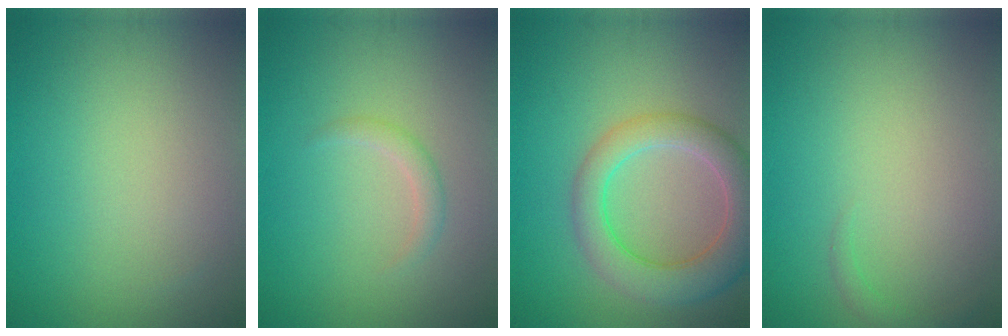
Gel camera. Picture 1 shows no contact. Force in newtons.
{"total": 1.3, "press": 1.3, "slide": 0.1}
{"total": 6.0, "press": 6.0, "slide": 0.3}
{"total": 0.8, "press": 0.8, "slide": 0.1}